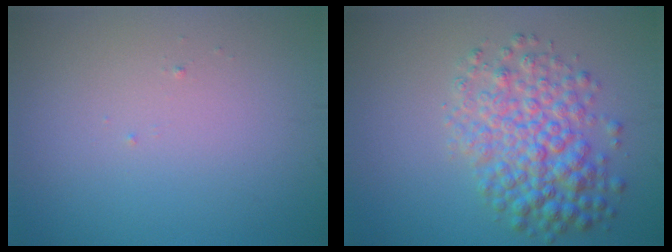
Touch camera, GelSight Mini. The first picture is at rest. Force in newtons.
{"total": 5.8, "press": 5.8, "slide": 0.1}